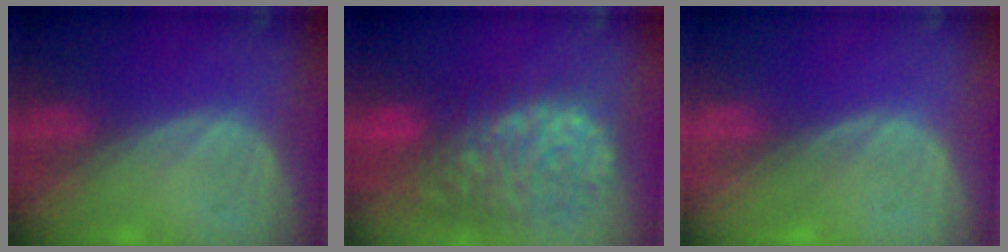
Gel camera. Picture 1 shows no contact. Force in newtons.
{"total": 13.1, "press": 10.8, "slide": 7.3}
{"total": 0.0}